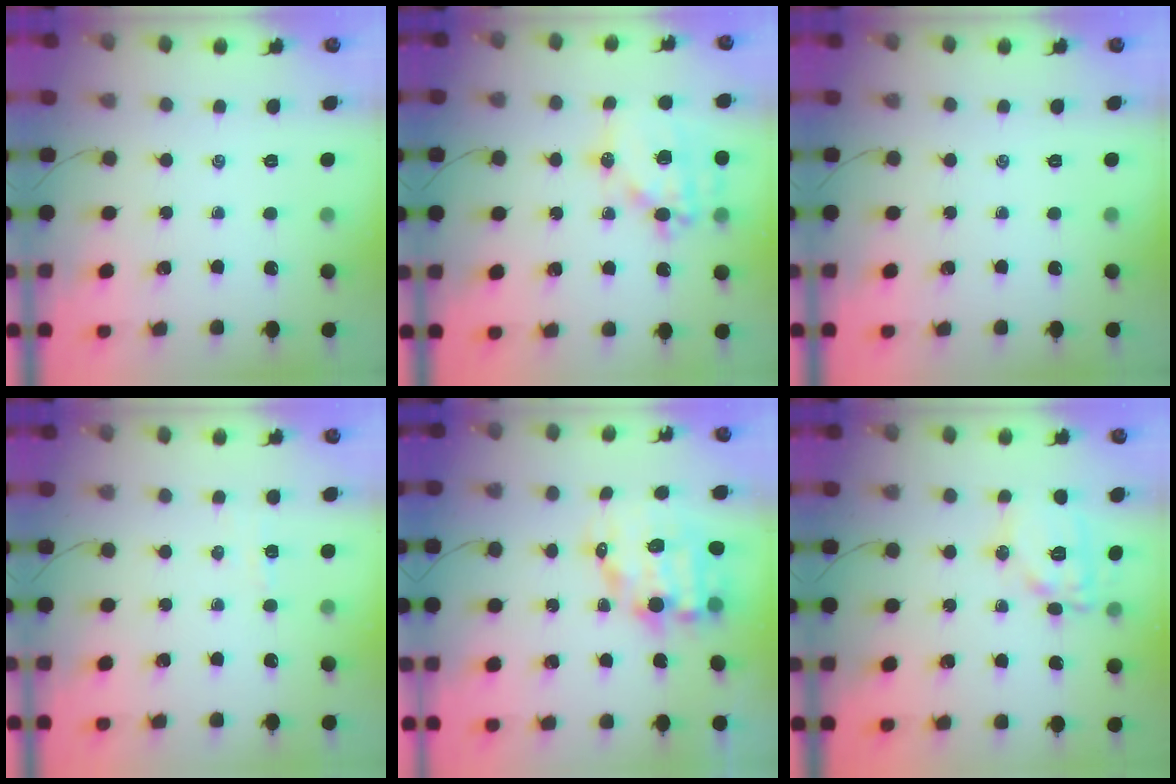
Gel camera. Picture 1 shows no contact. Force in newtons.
{"total": 17.2, "press": 16.8, "slide": 3.4}
{"total": 0.0}
{"total": 2.8, "press": 2.7, "slide": 0.7}
{"total": 12.1, "press": 11.8, "slide": 3.0}
{"total": 11.8, "press": 11.8, "slide": 0.4}